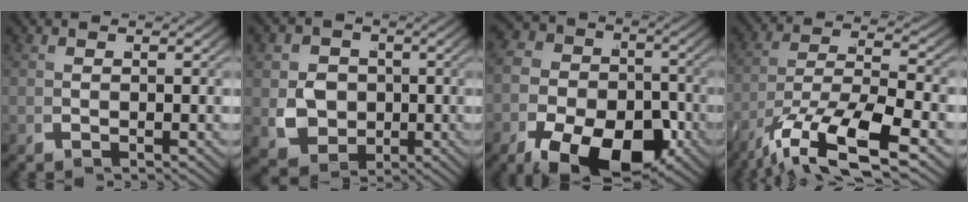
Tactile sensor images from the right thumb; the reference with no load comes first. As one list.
[{"total": 10.0, "force": [-1.5, 8.7, 4.7], "torque": [-0.102, -0.043, -0.016]}, {"total": 13.5, "force": [-3.8, 9.4, 8.9], "torque": [-0.141, -0.053, -0.052]}, {"total": 9.0, "force": [-2.4, 4.1, 7.7], "torque": [-0.158, -0.030, -0.026]}]